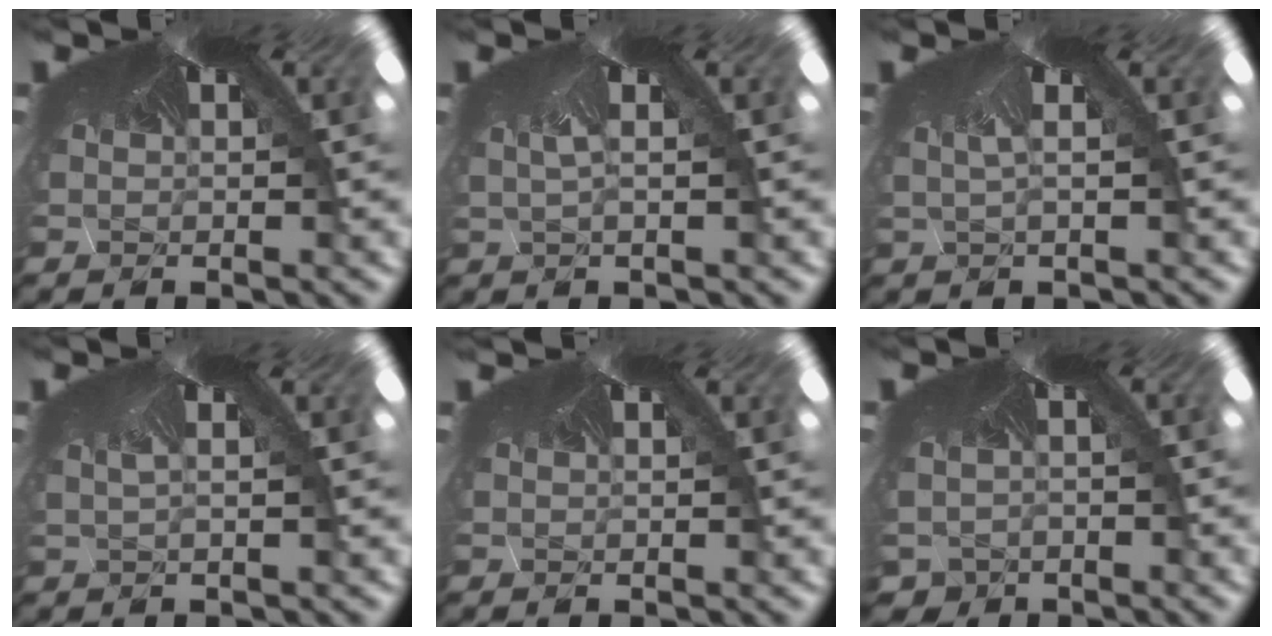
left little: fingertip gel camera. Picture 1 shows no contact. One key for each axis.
{"total": 1.7, "fx": -1.5, "fy": -0.7, "fz": 0.1, "tx": 0.010, "ty": -0.015, "tz": -0.013}
{"total": 1.7, "fx": -1.4, "fy": -0.9, "fz": 0.1, "tx": 0.004, "ty": -0.015, "tz": -0.008}
{"total": 1.4, "fx": -1.1, "fy": -0.8, "fz": 0.0, "tx": 0.014, "ty": -0.012, "tz": -0.012}
{"total": 0.5, "fx": 0.0, "fy": -0.1, "fz": -0.5, "tx": 0.007, "ty": -0.003, "tz": 0.001}
{"total": 3.4, "fx": -3.1, "fy": 1.4, "fz": 0.4, "tx": -0.013, "ty": -0.039, "tz": -0.025}